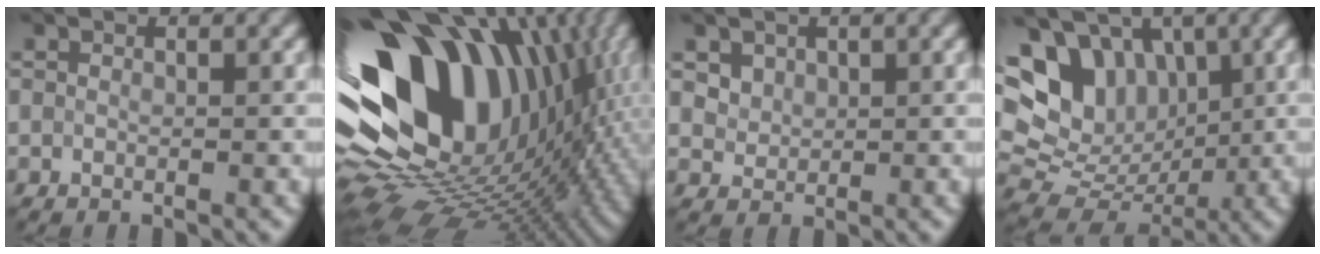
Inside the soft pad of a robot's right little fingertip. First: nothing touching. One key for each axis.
{"total": 19.0, "fx": 3.1, "fy": 12.9, "fz": 13.5, "tx": -0.238, "ty": -0.008, "tz": 0.066}
{"total": 4.4, "fx": 2.7, "fy": 3.0, "fz": 1.8, "tx": -0.045, "ty": 0.010, "tz": 0.042}
{"total": 15.1, "fx": 5.0, "fy": 11.9, "fz": 7.8, "tx": -0.170, "ty": 0.040, "tz": 0.076}